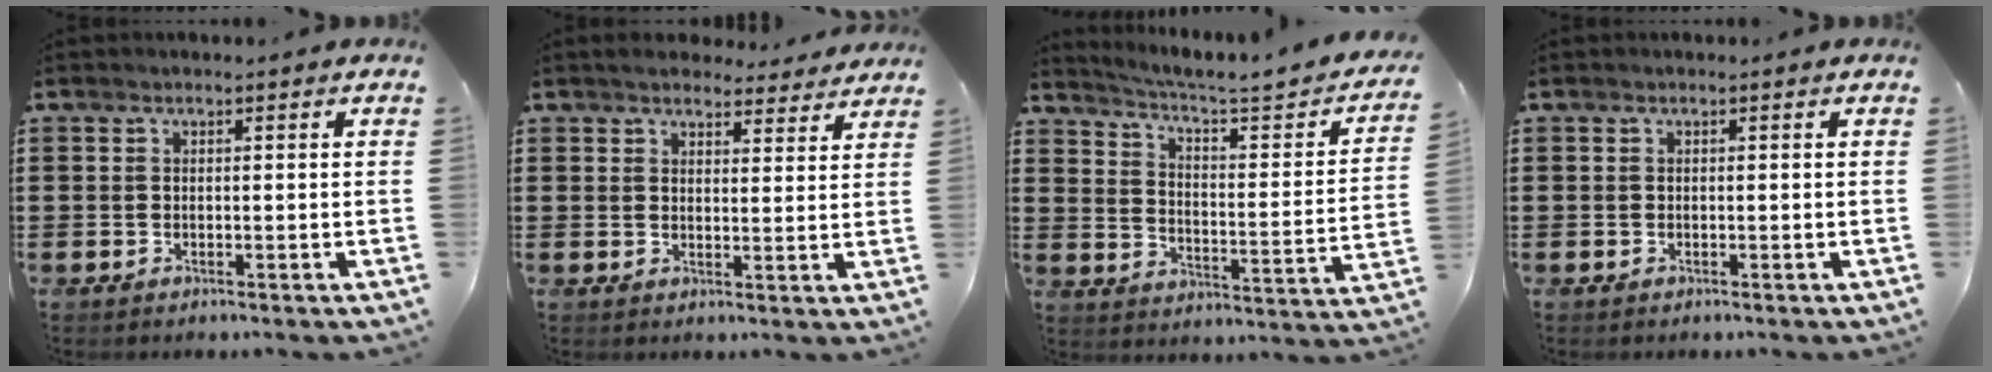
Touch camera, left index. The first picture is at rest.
{"total": 3.7, "force": [3.6, 0.6, 0.7], "torque": [-0.026, -0.012, 0.066]}
{"total": 3.4, "force": [2.6, 0.0, 2.3], "torque": [-0.062, -0.028, 0.030]}
{"total": 0.0}